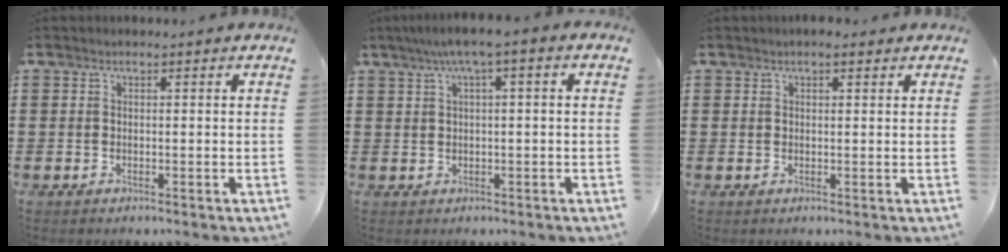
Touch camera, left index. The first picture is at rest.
{"total": 3.3, "force": [0.2, 0.3, 3.3], "torque": [-0.061, 0.003, -0.002]}
{"total": 1.4, "force": [1.0, 0.3, 0.9], "torque": [-0.019, 0.003, 0.018]}